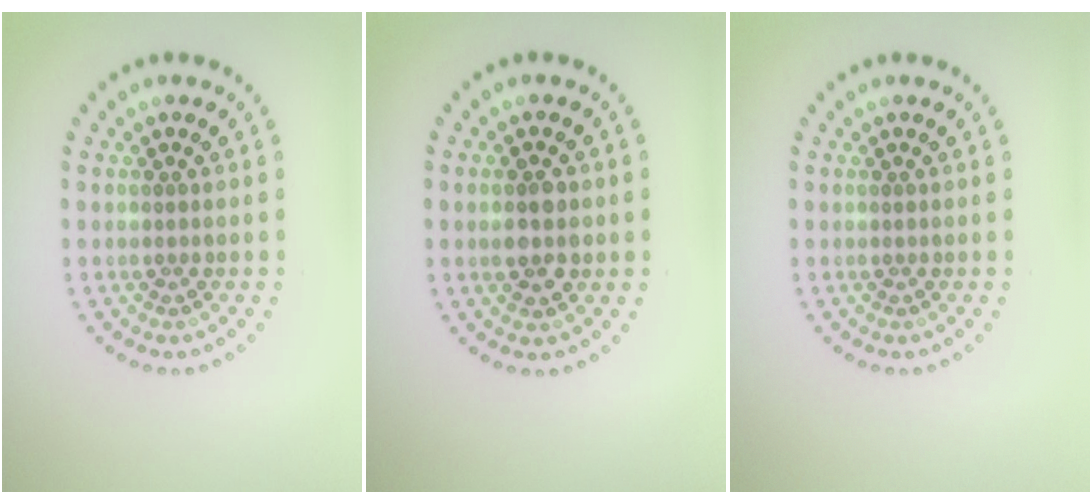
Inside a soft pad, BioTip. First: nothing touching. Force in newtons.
{"total": 2.8, "press": 2.8, "slide": 0.2}
{"total": 0.0}